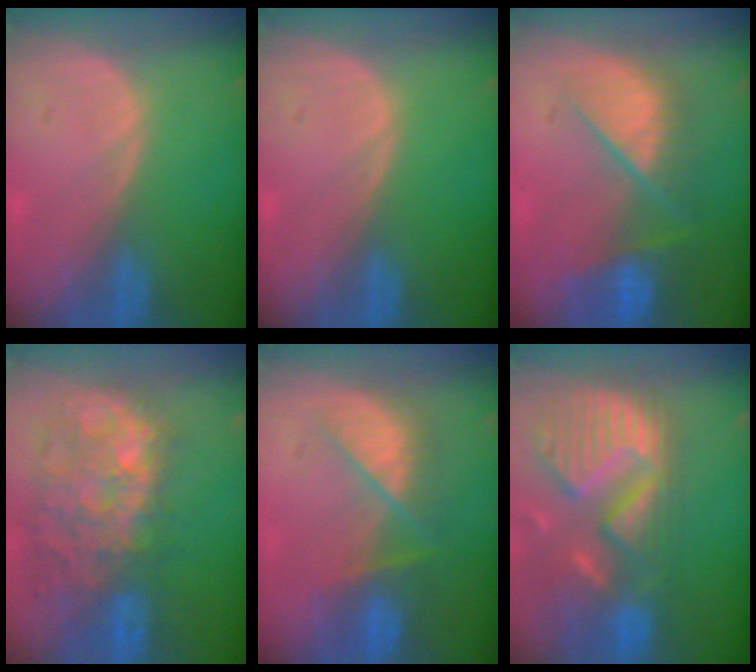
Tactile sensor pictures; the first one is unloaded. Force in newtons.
{"total": 0.0}
{"total": 9.7, "press": 8.3, "slide": 5.0}
{"total": 12.0, "press": 11.1, "slide": 4.7}
{"total": 7.3, "press": 7.1, "slide": 1.7}
{"total": 13.9, "press": 11.5, "slide": 7.7}